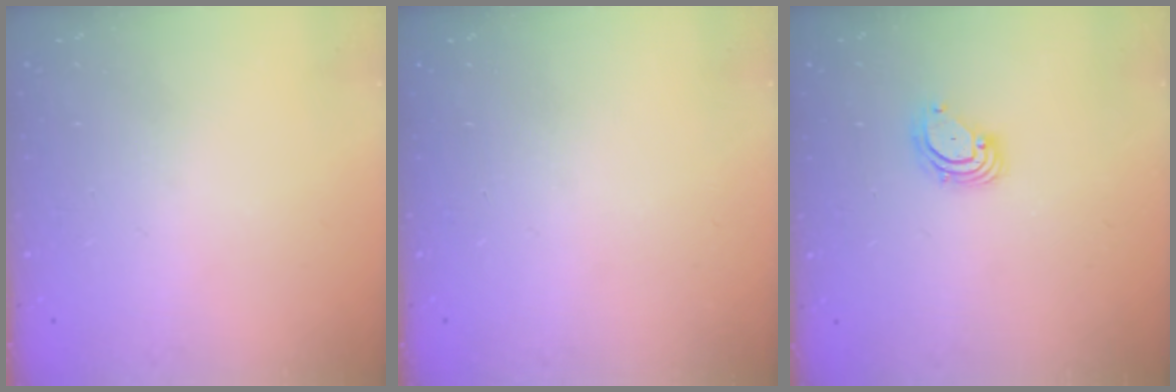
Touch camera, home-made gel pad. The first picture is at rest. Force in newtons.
{"total": 0.0}
{"total": 3.4, "press": 3.4, "slide": 0.1}